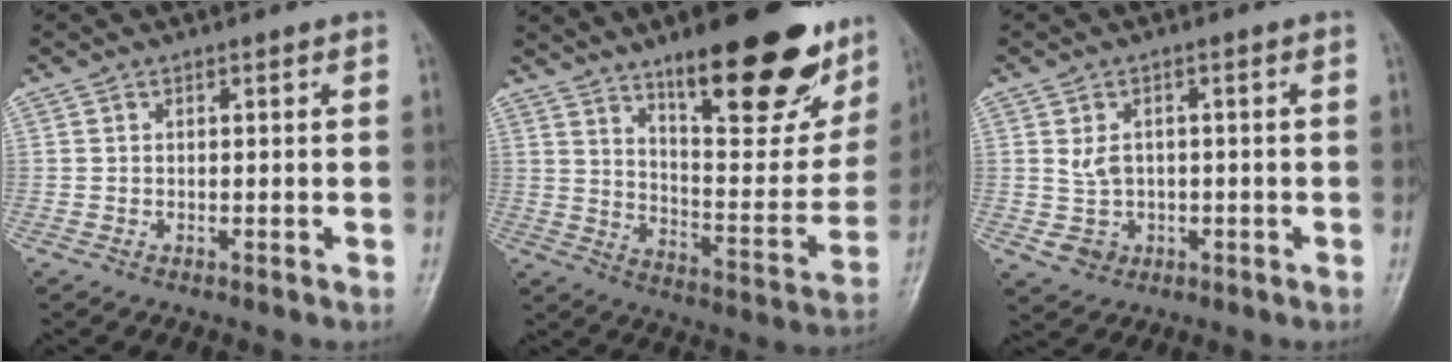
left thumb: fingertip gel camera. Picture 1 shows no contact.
{"total": 25.8, "force": [16.0, 8.5, 18.3], "torque": [-0.207, -0.076, 0.240]}
{"total": 4.3, "force": [0.0, 3.6, 2.2], "torque": [-0.022, 0.002, 0.009]}